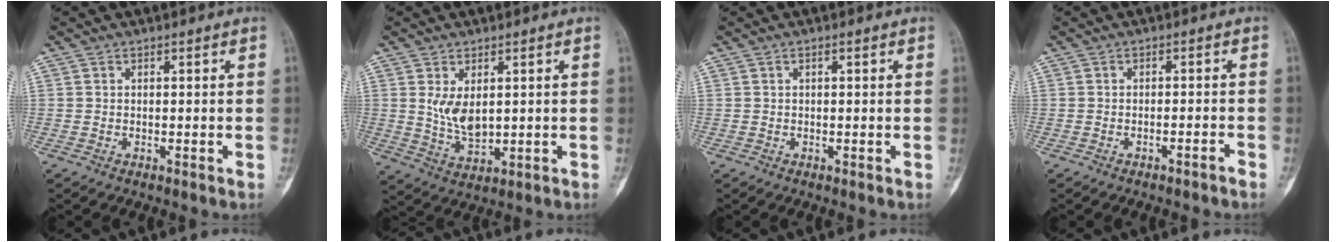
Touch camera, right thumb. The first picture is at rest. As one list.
[{"total": 6.0, "force": [1.4, 3.3, 4.9], "torque": [-0.079, -0.014, 0.038]}, {"total": 0.6, "force": [0.3, 0.2, 0.5], "torque": [-0.006, 0.005, 0.003]}, {"total": 1.6, "force": [-1.3, 0.1, 0.9], "torque": [-0.021, 0.019, -0.014]}]